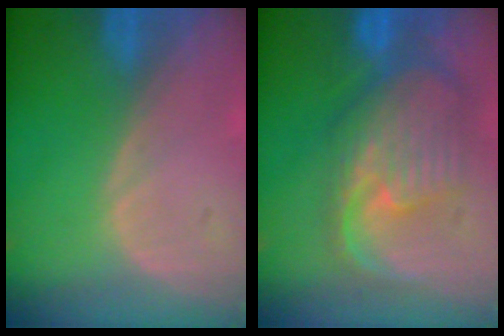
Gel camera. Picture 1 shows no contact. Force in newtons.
{"total": 10.9, "press": 9.6, "slide": 5.1}